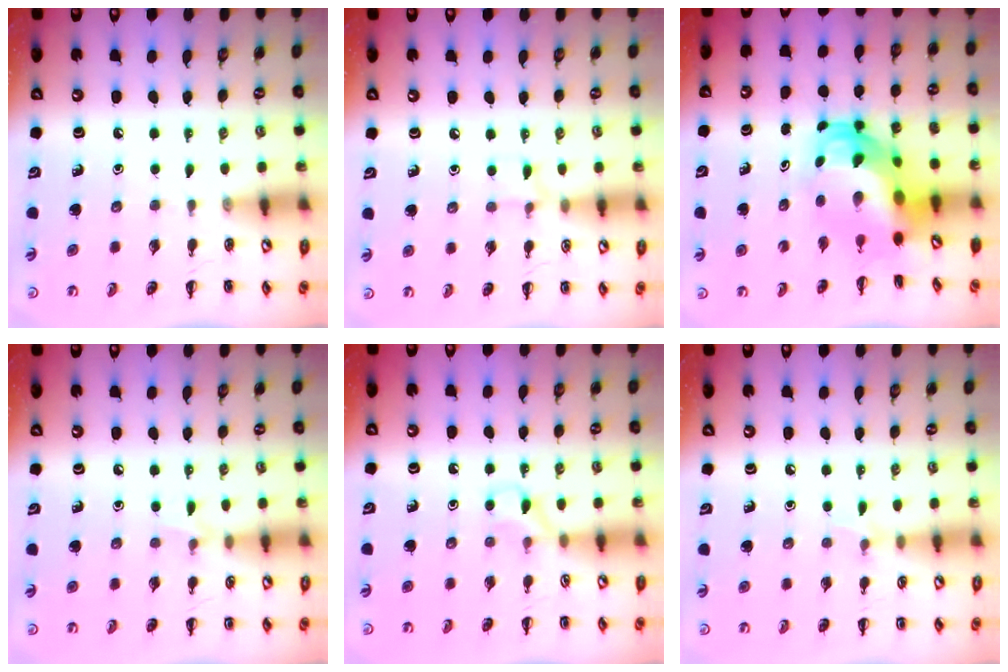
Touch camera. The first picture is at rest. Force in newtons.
{"total": 4.8, "press": 4.5, "slide": 1.4}
{"total": 7.9, "press": 7.5, "slide": 2.4}
{"total": 4.7, "press": 4.4, "slide": 1.6}
{"total": 4.9, "press": 4.6, "slide": 1.7}
{"total": 5.1, "press": 4.8, "slide": 1.6}